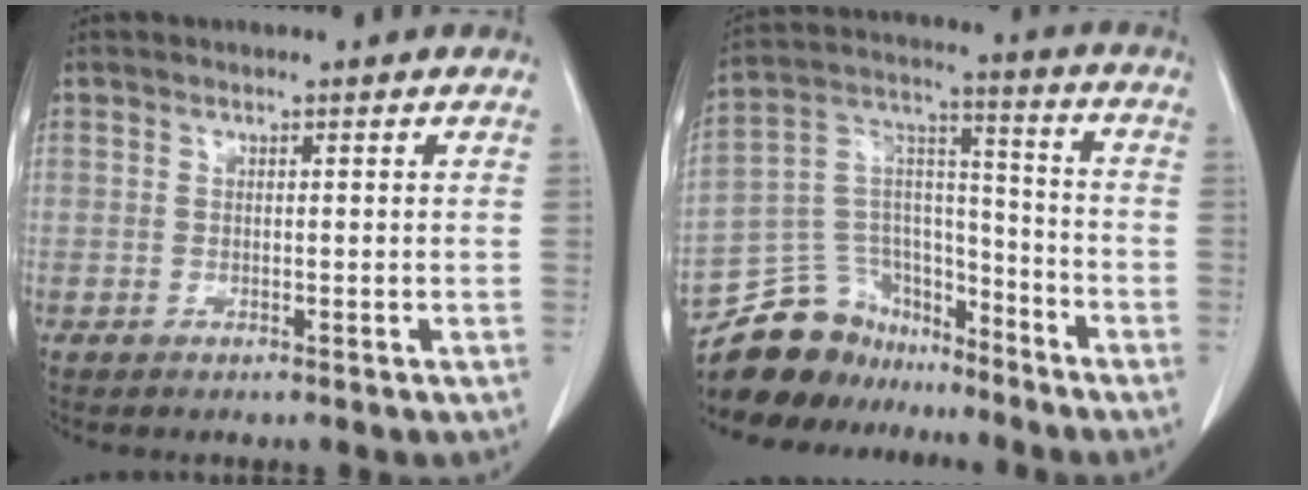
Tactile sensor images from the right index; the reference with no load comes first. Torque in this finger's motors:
{"motor_torque": [-1.20, -0.46, -0.64, -0.21]}